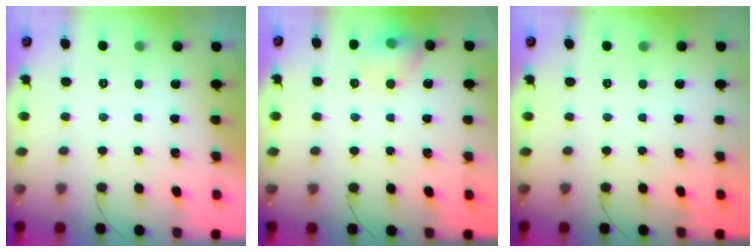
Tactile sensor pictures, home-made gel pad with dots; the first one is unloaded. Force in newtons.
{"total": 9.2, "press": 9.1, "slide": 1.2}
{"total": 0.0}